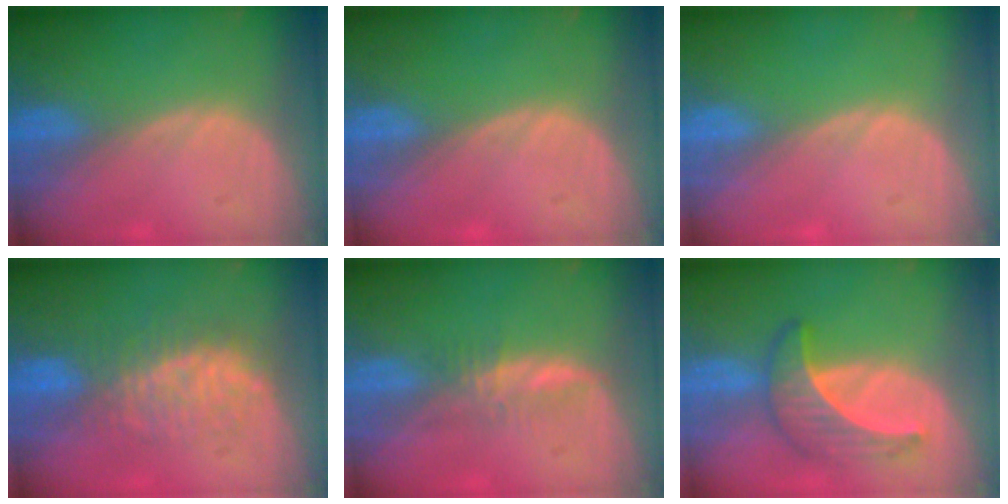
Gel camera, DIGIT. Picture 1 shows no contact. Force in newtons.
{"total": 0.0}
{"total": 0.0}
{"total": 7.6, "press": 7.5, "slide": 1.0}
{"total": 2.8, "press": 2.7, "slide": 0.5}
{"total": 6.8, "press": 6.1, "slide": 3.0}